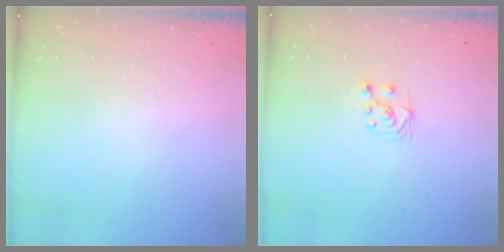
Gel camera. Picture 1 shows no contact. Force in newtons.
{"total": 6.3, "press": 6.3, "slide": 0.7}